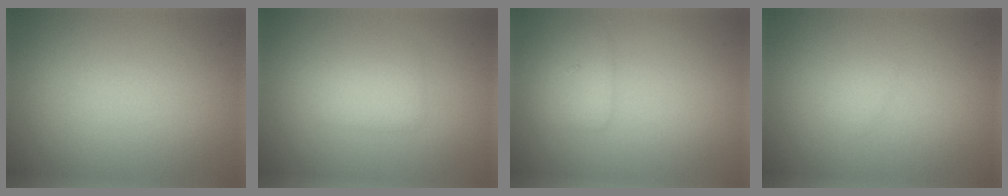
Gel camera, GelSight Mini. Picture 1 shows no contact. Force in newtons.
{"total": 2.0, "press": 2.0, "slide": 0.2}
{"total": 1.8, "press": 1.8, "slide": 0.1}
{"total": 0.8, "press": 0.8, "slide": 0.1}